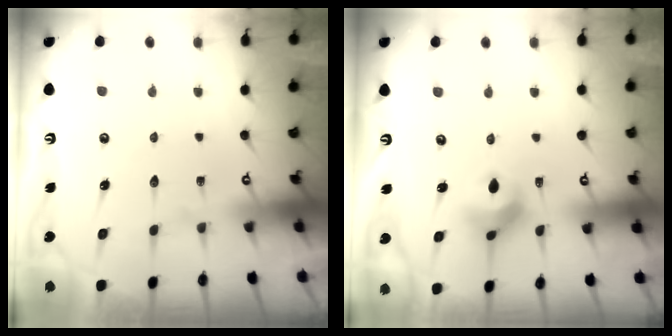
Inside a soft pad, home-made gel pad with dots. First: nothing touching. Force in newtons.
{"total": 8.8, "press": 8.6, "slide": 2.1}